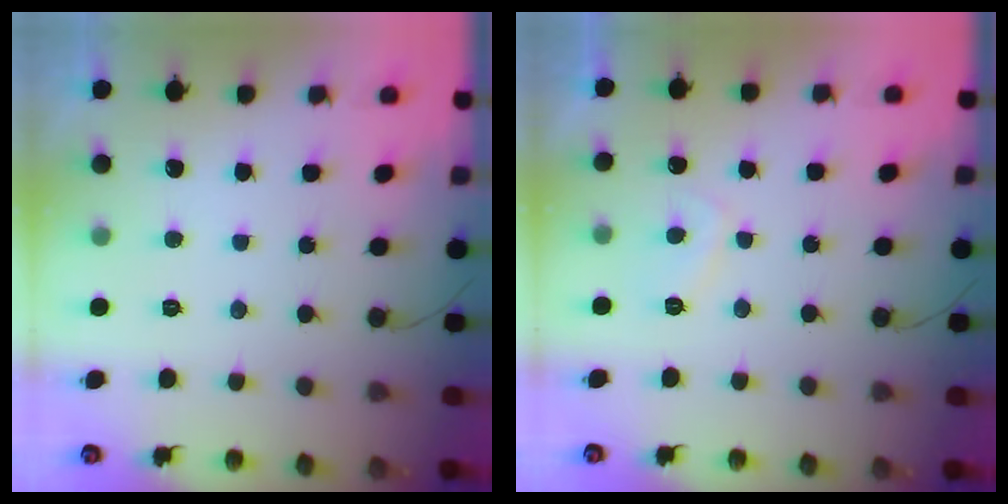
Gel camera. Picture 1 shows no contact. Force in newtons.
{"total": 2.4, "press": 2.4, "slide": 0.6}